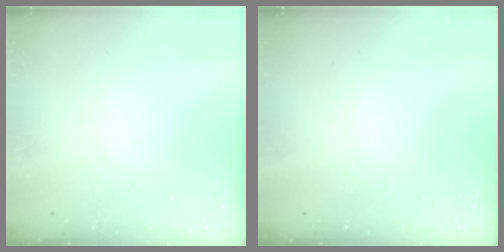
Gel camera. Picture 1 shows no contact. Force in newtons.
{"total": 0.0}